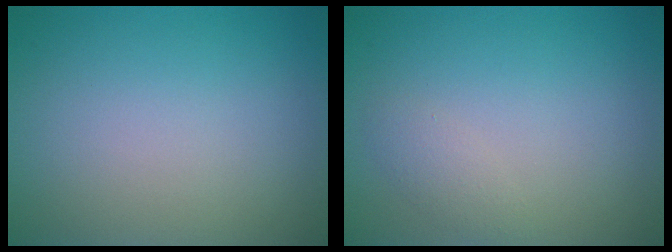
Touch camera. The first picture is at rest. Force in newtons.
{"total": 1.1, "press": 1.1, "slide": 0.1}